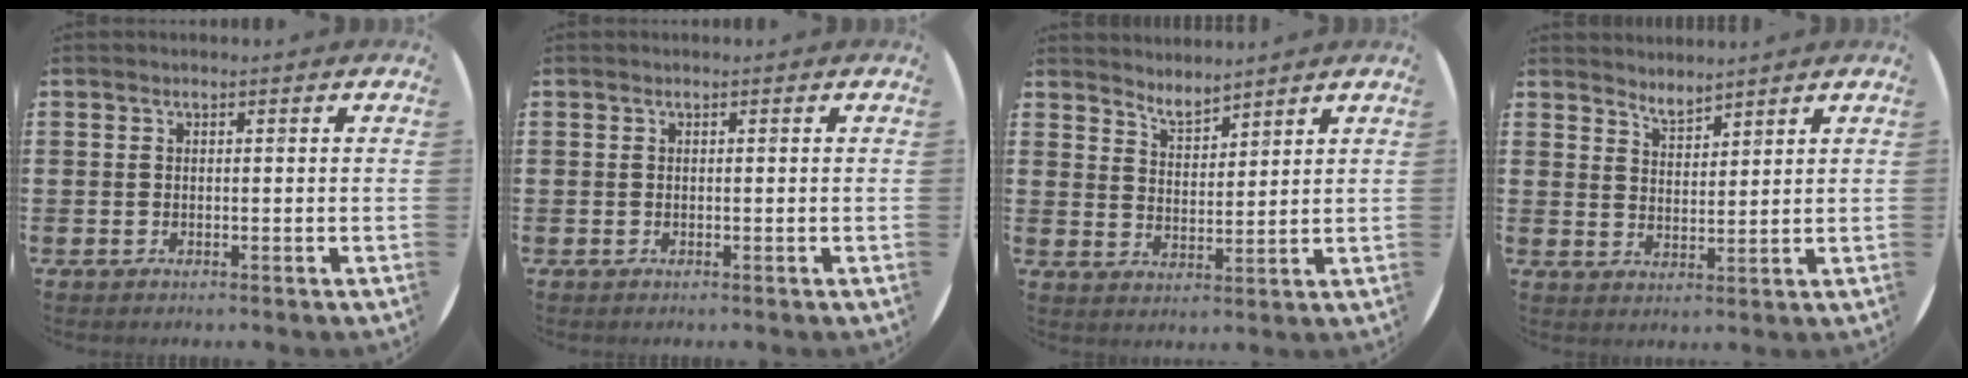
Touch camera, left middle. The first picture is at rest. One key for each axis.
{"total": 0.0}
{"total": 3.8, "fx": 3.8, "fy": 0.4, "fz": 0.2, "tx": -0.013, "ty": -0.019, "tz": 0.070}
{"total": 3.1, "fx": 3.1, "fy": 0.2, "fz": -0.1, "tx": -0.004, "ty": -0.014, "tz": 0.058}